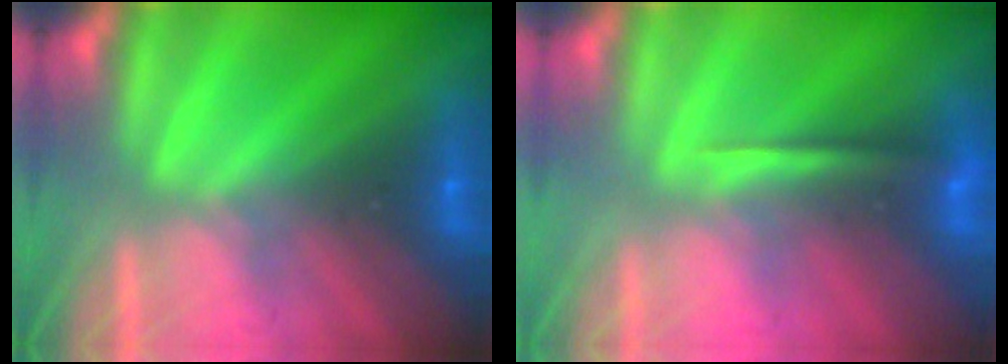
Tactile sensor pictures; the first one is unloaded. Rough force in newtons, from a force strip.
{"total": 1.3}